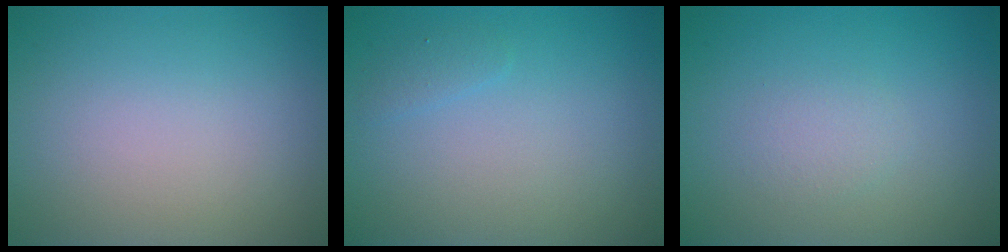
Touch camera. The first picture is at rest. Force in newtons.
{"total": 0.8, "press": 0.8, "slide": 0.1}
{"total": 1.2, "press": 1.2, "slide": 0.0}